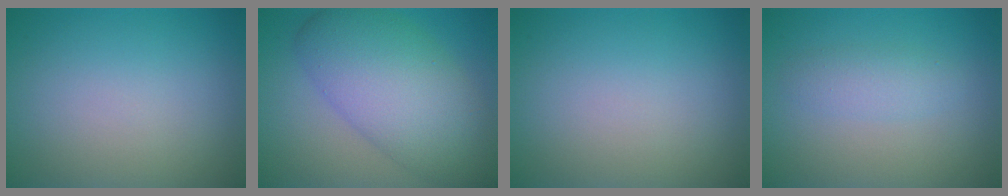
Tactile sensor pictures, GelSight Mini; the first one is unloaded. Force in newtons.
{"total": 9.3, "press": 9.3, "slide": 0.1}
{"total": 0.0}
{"total": 1.9, "press": 1.9, "slide": 0.0}